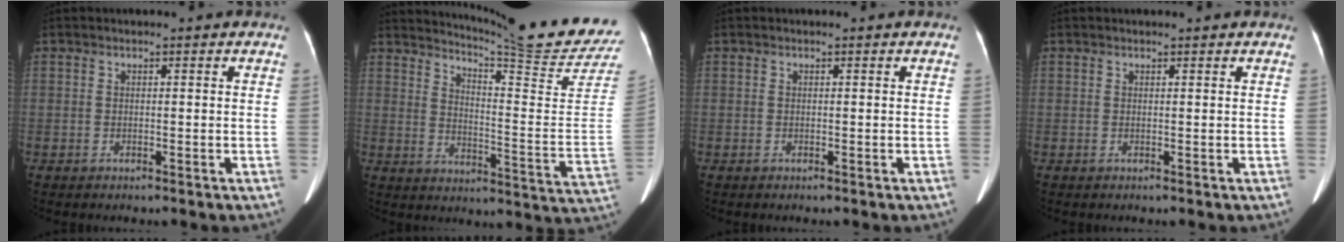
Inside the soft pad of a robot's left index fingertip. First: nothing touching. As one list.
[{"total": 19.8, "force": [18.4, -1.9, 7.1], "torque": [-0.120, -0.121, 0.232]}, {"total": 0.0}, {"total": 1.0, "force": [0.9, 0.0, 0.3], "torque": [-0.010, 0.006, 0.013]}]